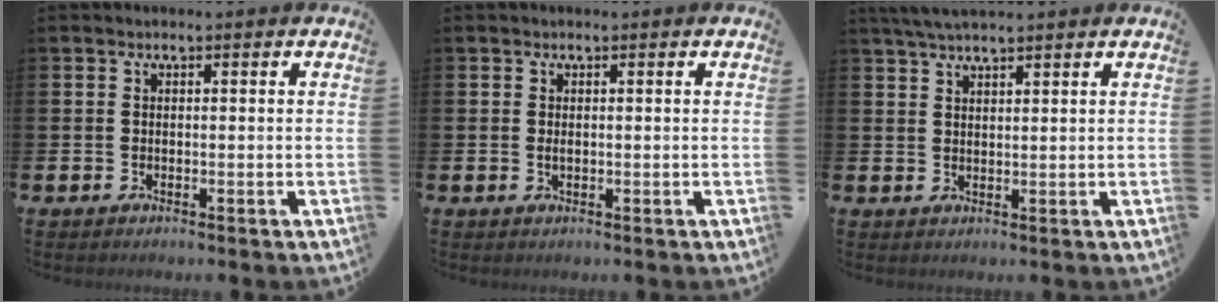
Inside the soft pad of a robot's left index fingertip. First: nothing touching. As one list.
[{"total": 0.6, "force": [0.1, 0.3, 0.5], "torque": [-0.010, 0.002, 0.001]}, {"total": 3.4, "force": [3.1, 0.4, 1.4], "torque": [-0.030, -0.004, 0.057]}]